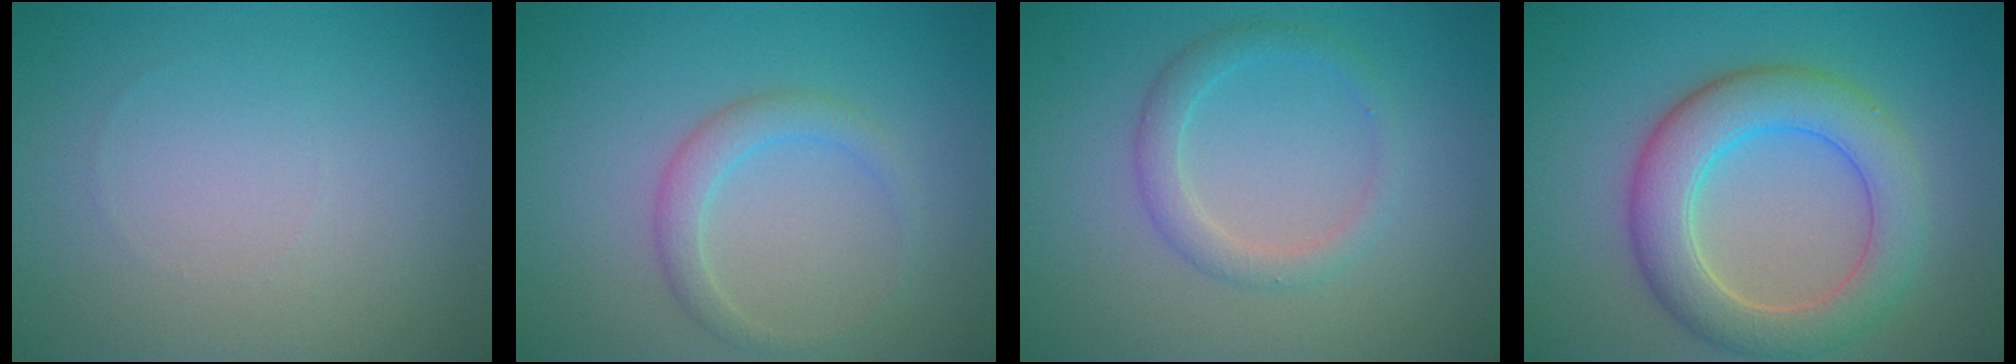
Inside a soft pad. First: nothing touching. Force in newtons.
{"total": 2.1, "press": 2.1, "slide": 0.1}
{"total": 2.2, "press": 2.2, "slide": 0.0}
{"total": 6.5, "press": 6.5, "slide": 0.3}